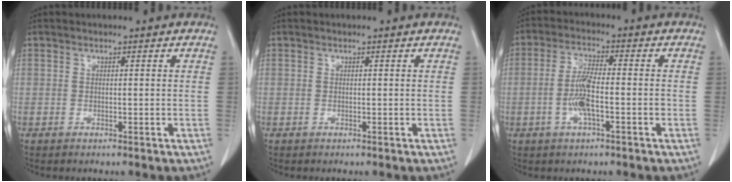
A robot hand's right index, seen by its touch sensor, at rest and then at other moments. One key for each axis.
{"total": 0.0}
{"total": 5.9, "fx": -1.6, "fy": 1.2, "fz": 5.6, "tx": -0.117, "ty": 0.004, "tz": -0.033}